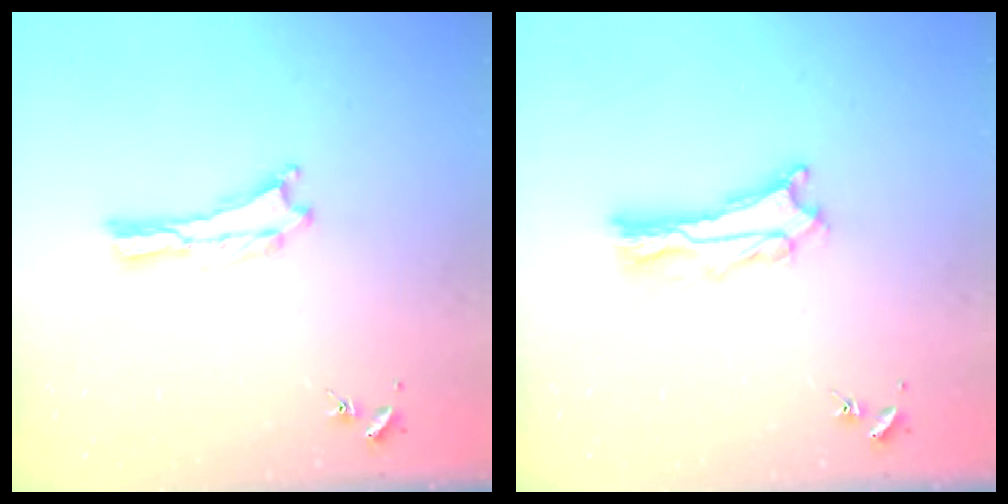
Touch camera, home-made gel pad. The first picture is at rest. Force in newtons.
{"total": 3.3, "press": 3.2, "slide": 0.3}